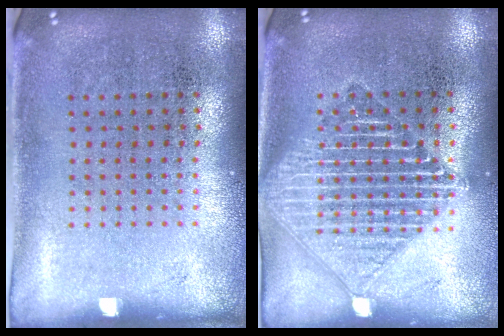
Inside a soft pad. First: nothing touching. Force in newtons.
{"total": 2.1, "press": 2.1, "slide": 0.3}